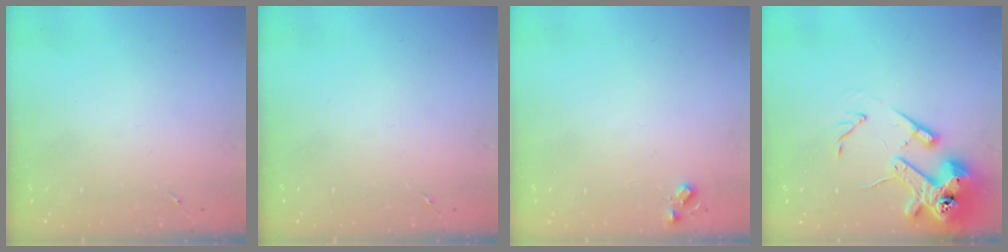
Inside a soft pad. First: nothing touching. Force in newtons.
{"total": 0.0}
{"total": 5.1, "press": 5.1, "slide": 0.7}
{"total": 15.7, "press": 15.5, "slide": 2.1}